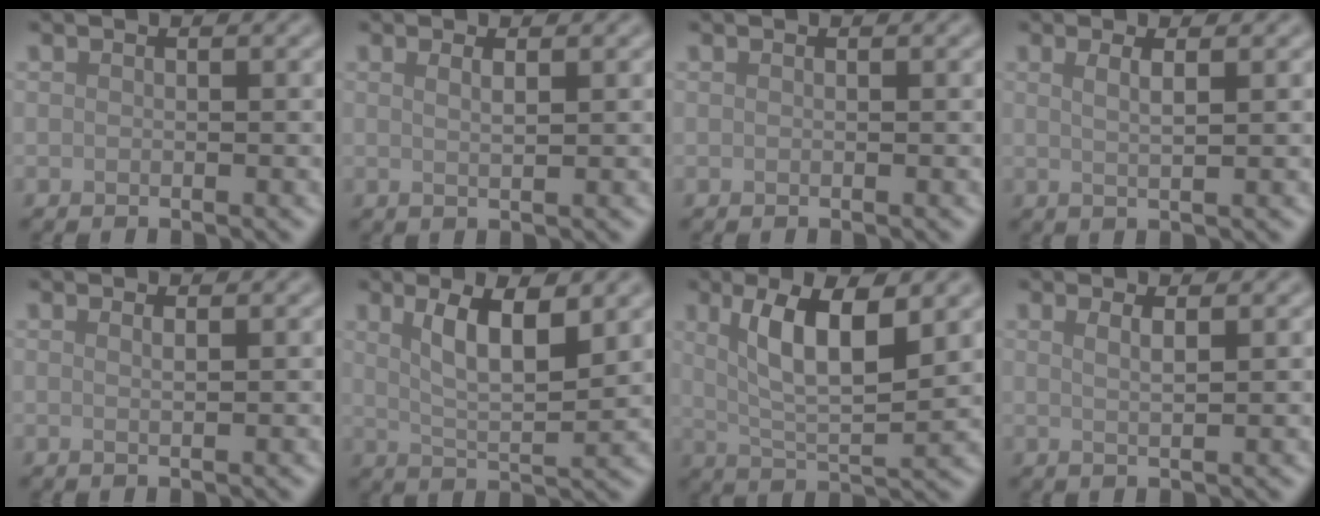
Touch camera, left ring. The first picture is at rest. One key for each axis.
{"total": 1.4, "fx": 0.6, "fy": 0.5, "fz": 1.2, "tx": -0.013, "ty": 0.001, "tz": 0.005}
{"total": 0.0}
{"total": 2.1, "fx": 0.7, "fy": 0.6, "fz": 1.8, "tx": -0.027, "ty": 0.004, "tz": 0.005}
{"total": 1.0, "fx": 0.4, "fy": 0.3, "fz": 0.8, "tx": -0.006, "ty": -0.001, "tz": 0.002}
{"total": 5.6, "fx": 2.2, "fy": 1.7, "fz": 4.8, "tx": -0.089, "ty": -0.006, "tz": 0.040}
{"total": 7.3, "fx": 2.4, "fy": 2.3, "fz": 6.5, "tx": -0.117, "ty": -0.003, "tz": 0.044}
{"total": 1.8, "fx": 0.8, "fy": 0.5, "fz": 1.5, "tx": -0.021, "ty": 0.003, "tz": 0.007}